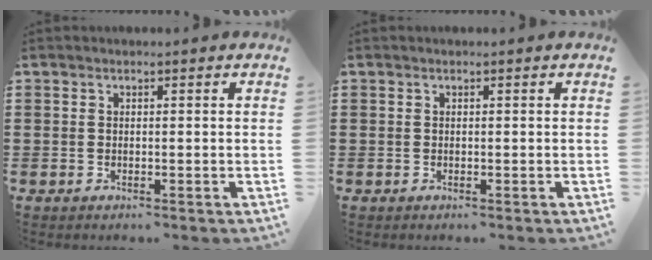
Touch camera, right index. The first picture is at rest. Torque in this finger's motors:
{"motor_torque": [1.09, 1.05, 0.00, 0.00]}